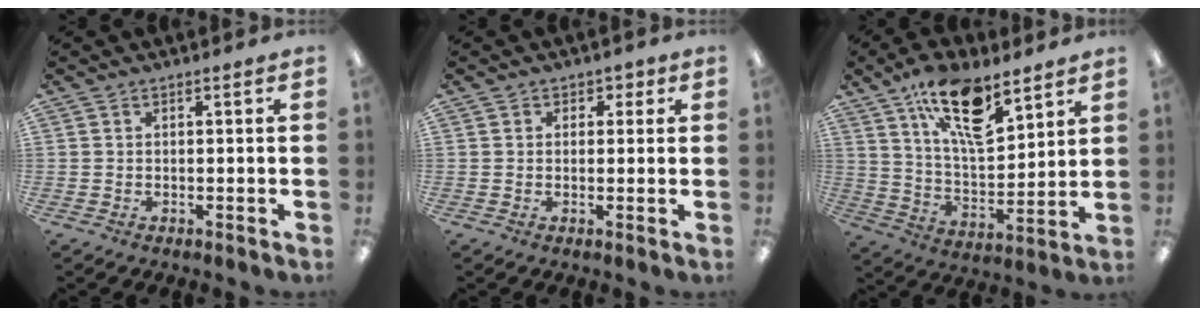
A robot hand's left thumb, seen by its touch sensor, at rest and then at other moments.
{"total": 1.9, "force": [0.4, 1.8, 0.5], "torque": [0.006, 0.000, 0.003]}
{"total": 17.5, "force": [11.4, 6.8, 11.4], "torque": [-0.196, -0.051, 0.193]}